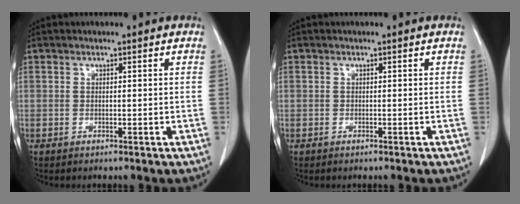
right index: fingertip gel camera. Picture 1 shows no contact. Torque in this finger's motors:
{"motor_torque": [-0.02, -0.03, -0.13, -0.06]}